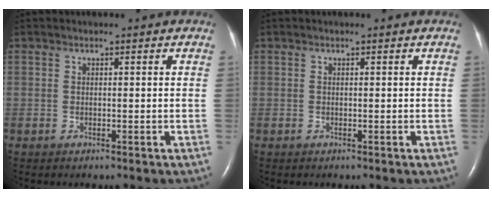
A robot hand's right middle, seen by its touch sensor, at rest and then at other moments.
{"total": 0.0}